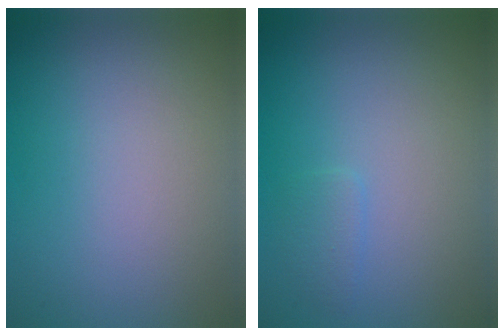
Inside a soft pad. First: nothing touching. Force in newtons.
{"total": 1.0, "press": 1.0, "slide": 0.0}